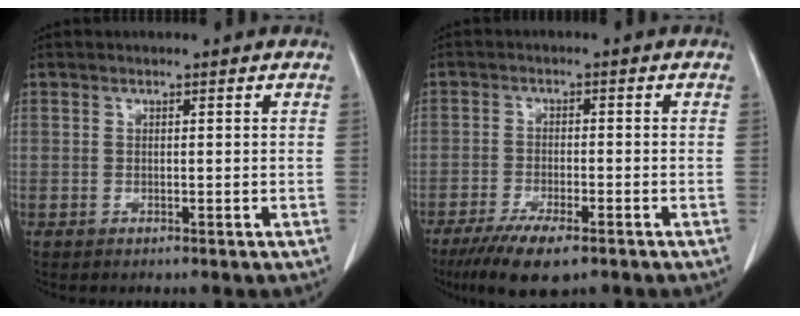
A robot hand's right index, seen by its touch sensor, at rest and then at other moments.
{"total": 8.2, "force": [-5.7, 1.9, 5.6], "torque": [-0.095, -0.016, -0.091]}